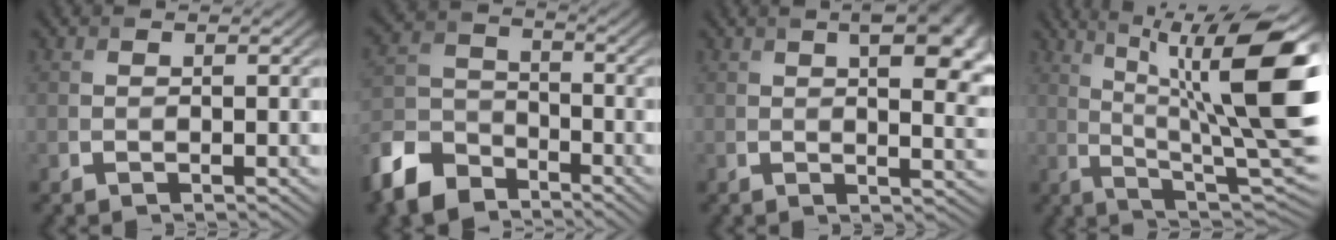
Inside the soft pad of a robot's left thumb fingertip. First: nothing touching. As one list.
[{"total": 10.2, "force": [-7.3, 5.6, 4.5], "torque": [-0.115, -0.016, -0.165]}, {"total": 9.9, "force": [3.4, 4.1, 8.3], "torque": [-0.107, 0.014, 0.043]}, {"total": 15.5, "force": [4.4, 3.7, 14.4], "torque": [-0.216, 0.007, 0.082]}]